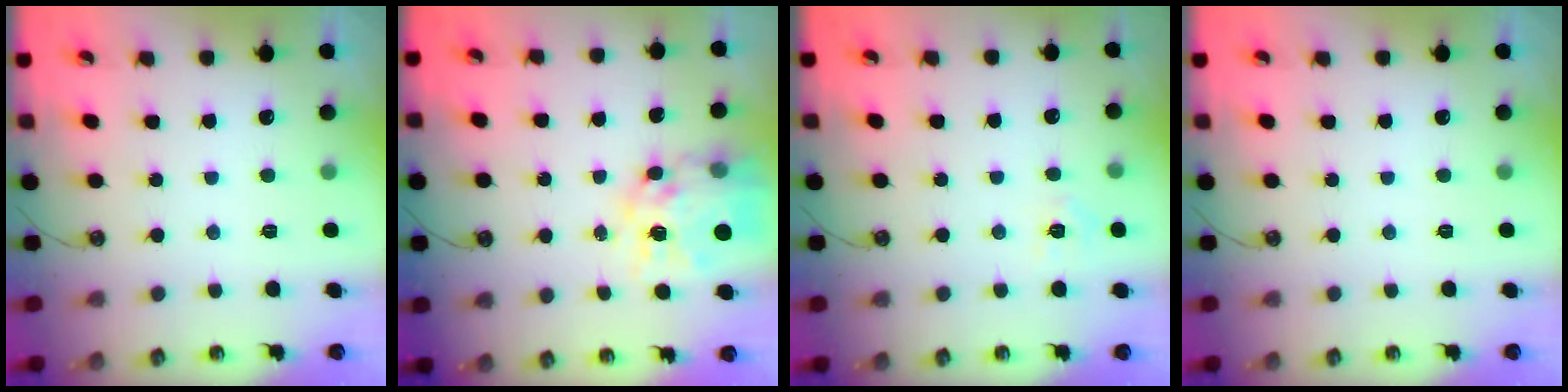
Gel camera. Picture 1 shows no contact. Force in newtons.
{"total": 14.5, "press": 14.5, "slide": 1.3}
{"total": 8.7, "press": 8.6, "slide": 0.8}
{"total": 0.0}